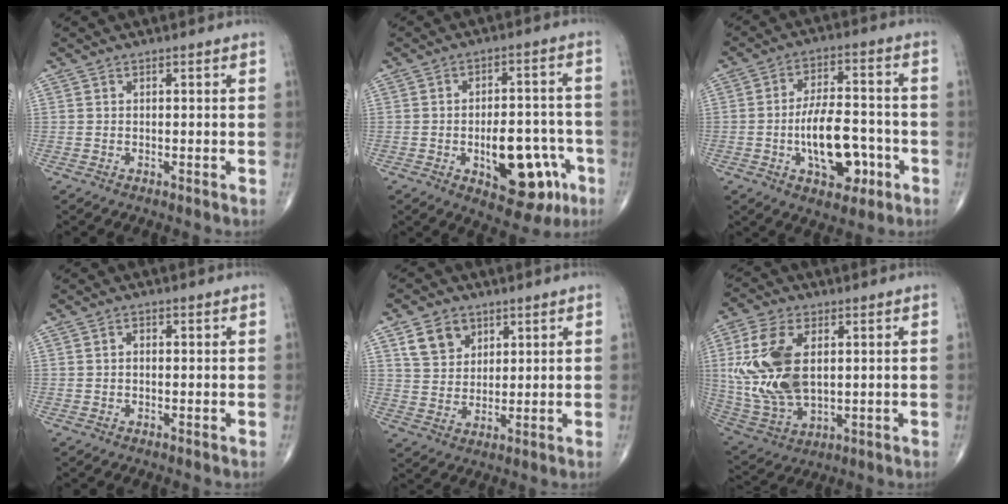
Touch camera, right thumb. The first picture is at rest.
{"total": 15.0, "force": [-5.3, 7.6, 11.8], "torque": [-0.129, 0.035, -0.063]}
{"total": 13.3, "force": [-3.8, 6.8, 10.7], "torque": [-0.154, 0.029, -0.058]}
{"total": 1.1, "force": [0.1, 0.8, 0.8], "torque": [-0.011, 0.004, -0.001]}
{"total": 7.4, "force": [3.7, 5.6, 3.1], "torque": [-0.030, -0.016, 0.070]}
{"total": 17.5, "force": [2.4, 10.1, 14.1], "torque": [-0.294, -0.012, 0.055]}